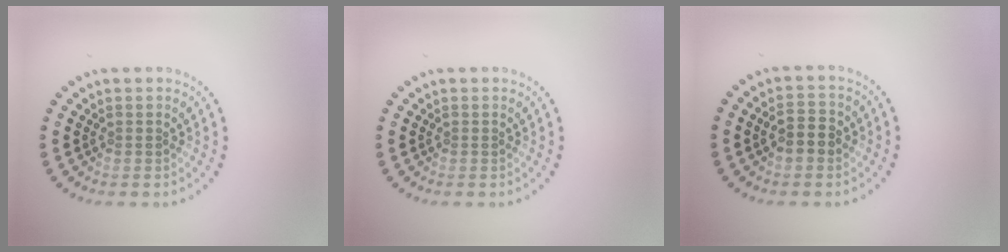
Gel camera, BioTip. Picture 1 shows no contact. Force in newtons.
{"total": 0.0}
{"total": 2.6, "press": 2.6, "slide": 0.2}